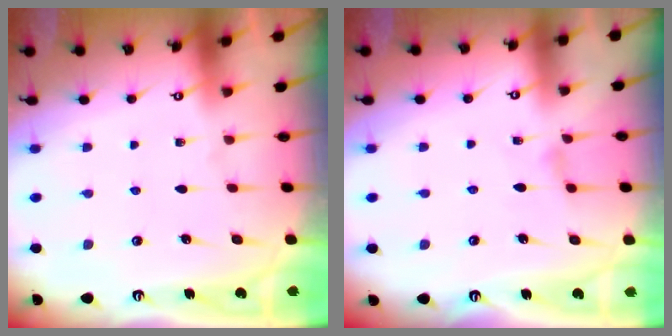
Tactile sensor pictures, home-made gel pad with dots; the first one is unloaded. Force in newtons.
{"total": 1.5, "press": 1.5, "slide": 0.4}